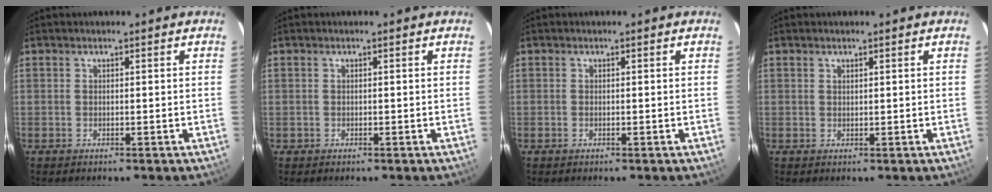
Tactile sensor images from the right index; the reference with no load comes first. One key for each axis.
{"total": 0.5, "fx": -0.2, "fy": 0.3, "fz": -0.4, "tx": 0.007, "ty": 0.000, "tz": -0.002}
{"total": 0.0}
{"total": 0.6, "fx": 0.5, "fy": -0.1, "fz": -0.2, "tx": 0.004, "ty": -0.001, "tz": 0.011}